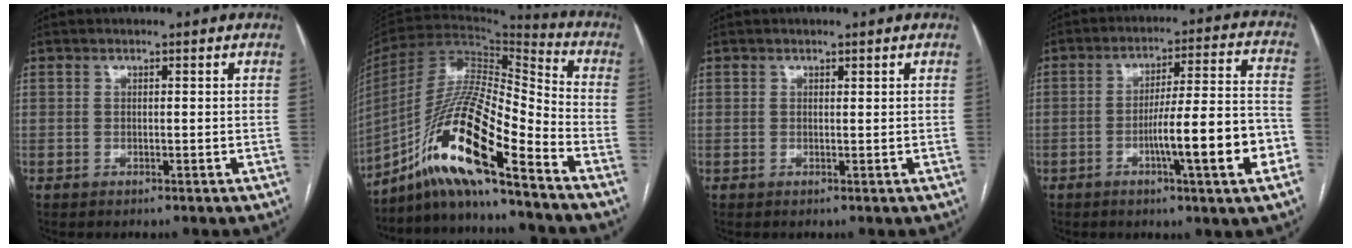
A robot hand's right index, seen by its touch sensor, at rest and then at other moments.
{"total": 17.2, "force": [-11.2, 1.0, 13.0], "torque": [-0.254, -0.003, -0.206]}
{"total": 0.0}
{"total": 14.0, "force": [-4.6, 0.5, 13.2], "torque": [-0.200, 0.007, -0.069]}